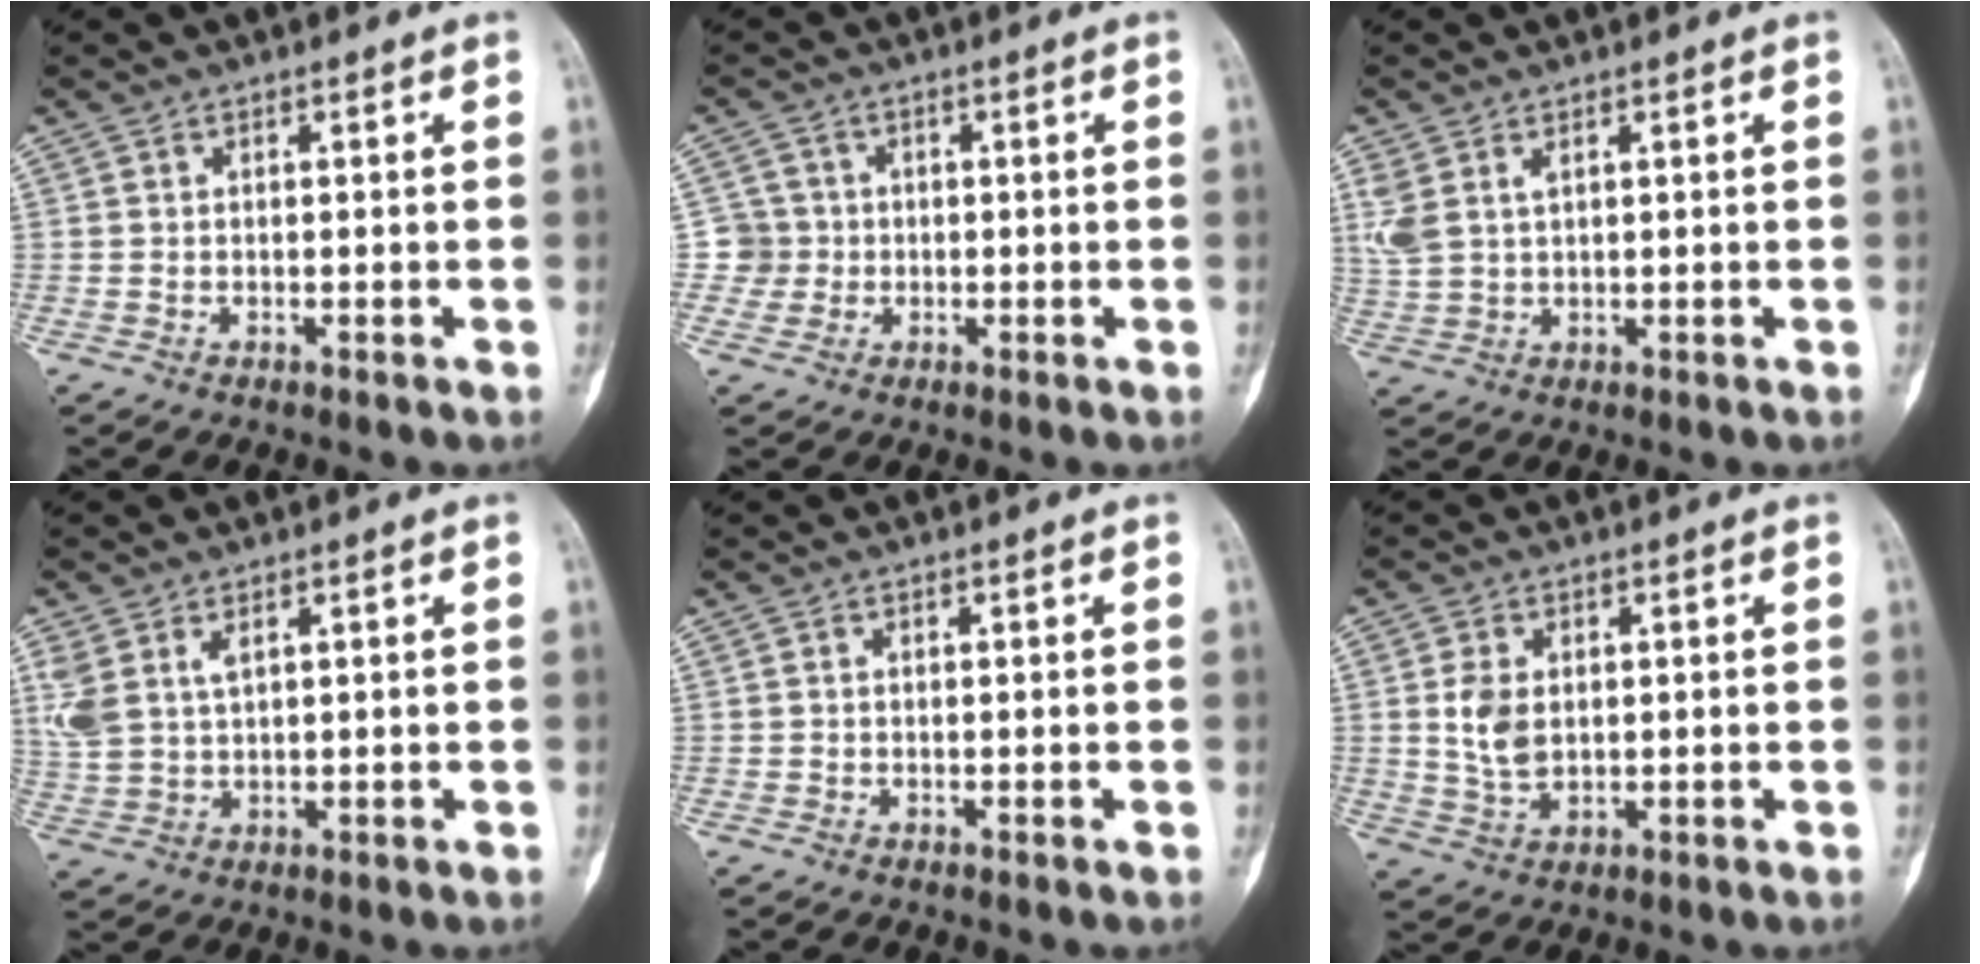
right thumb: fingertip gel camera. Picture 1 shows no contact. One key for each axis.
{"total": 3.9, "fx": -0.4, "fy": 3.8, "fz": -0.3, "tx": 0.033, "ty": 0.011, "tz": -0.014}
{"total": 5.0, "fx": 2.1, "fy": 2.8, "fz": 3.5, "tx": -0.089, "ty": 0.002, "tz": 0.054}
{"total": 6.4, "fx": 2.8, "fy": 3.6, "fz": 4.5, "tx": -0.107, "ty": -0.001, "tz": 0.068}
{"total": 0.0}
{"total": 5.9, "fx": 0.8, "fy": 3.8, "fz": 4.5, "tx": -0.084, "ty": -0.006, "tz": 0.024}